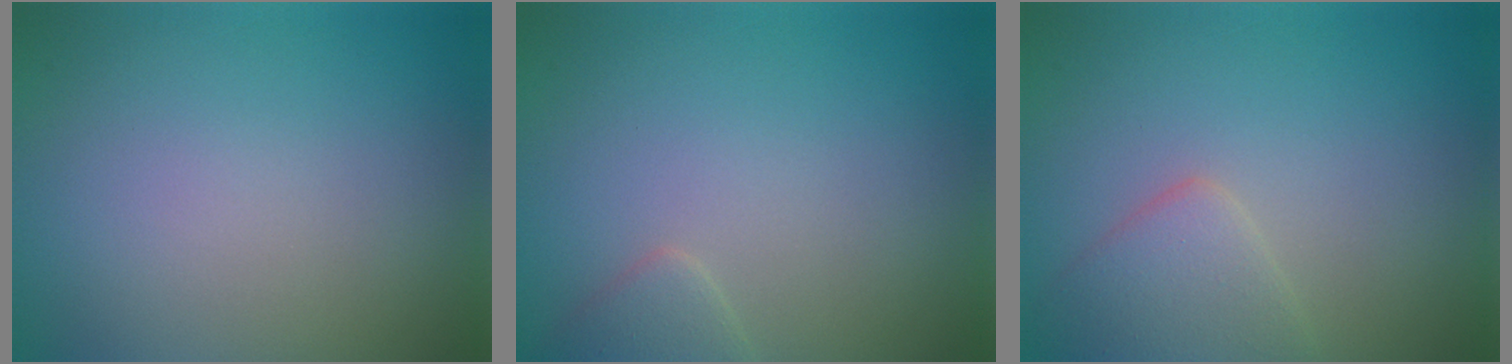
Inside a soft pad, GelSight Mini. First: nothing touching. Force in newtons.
{"total": 1.8, "press": 1.8, "slide": 0.1}
{"total": 3.1, "press": 3.1, "slide": 0.1}